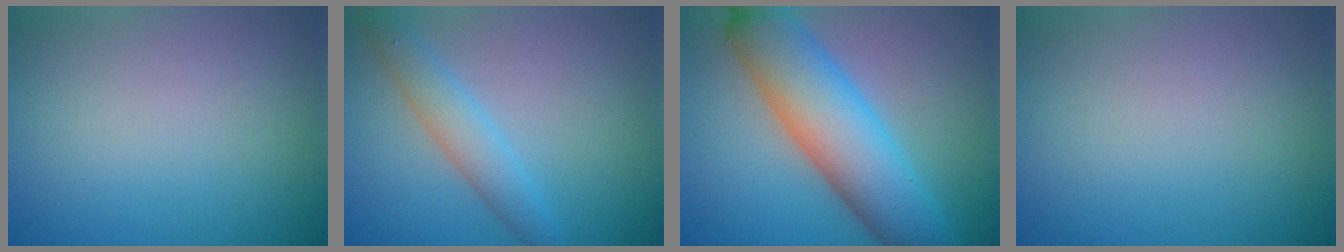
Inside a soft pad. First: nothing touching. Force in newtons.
{"total": 3.0, "press": 3.0, "slide": 0.1}
{"total": 9.3, "press": 9.3, "slide": 0.3}
{"total": 0.0}